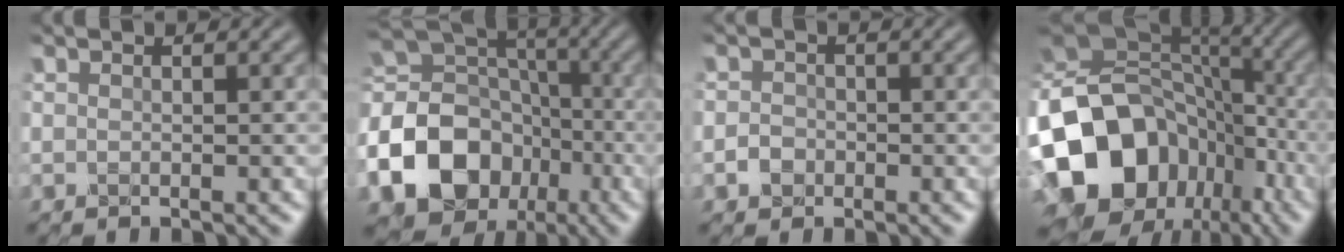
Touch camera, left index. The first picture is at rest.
{"total": 20.9, "force": [-7.7, 17.4, 8.4], "torque": [-0.206, -0.018, -0.147]}
{"total": 1.5, "force": [-0.9, 1.1, 0.5], "torque": [-0.002, 0.003, -0.024]}
{"total": 16.2, "force": [-5.8, 12.3, 8.8], "torque": [-0.186, -0.008, -0.112]}